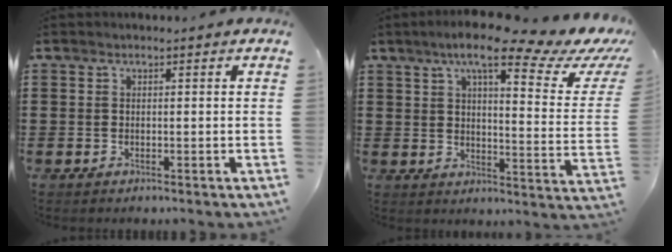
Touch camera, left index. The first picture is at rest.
{"total": 11.5, "force": [8.2, 1.4, 7.9], "torque": [-0.140, -0.034, 0.127]}